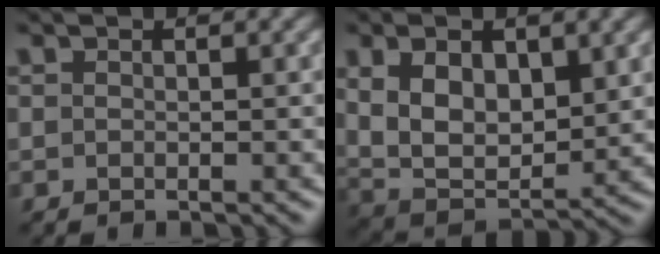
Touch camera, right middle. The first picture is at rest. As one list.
[{"total": 8.2, "force": [2.1, 4.4, 6.6], "torque": [-0.137, -0.008, 0.039]}]